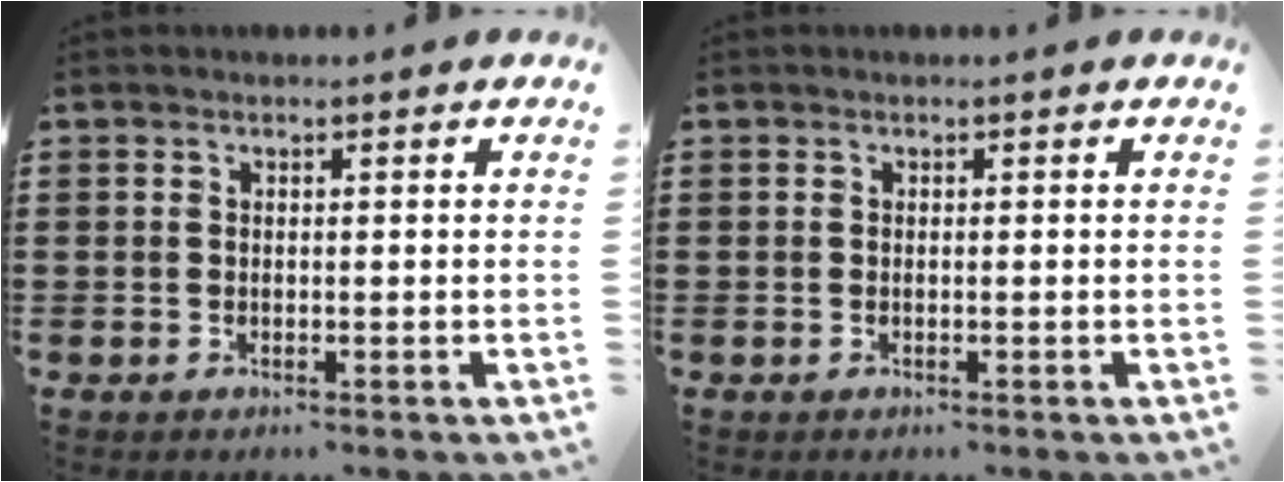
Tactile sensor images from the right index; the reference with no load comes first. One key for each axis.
{"total": 0.0}